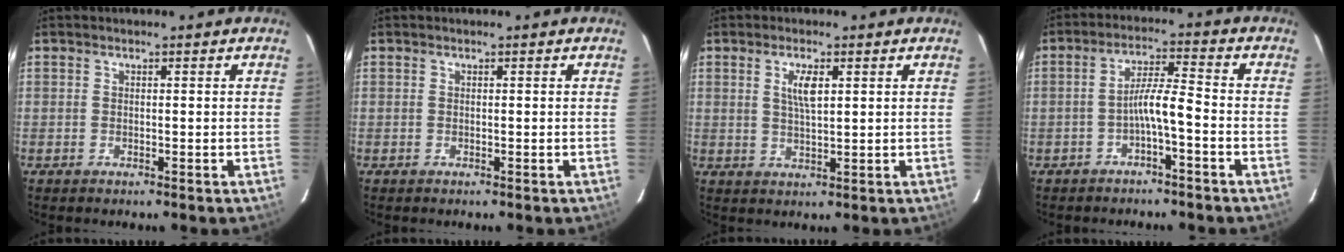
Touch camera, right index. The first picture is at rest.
{"total": 0.0}
{"total": 4.0, "force": [1.4, 1.3, 3.5], "torque": [-0.065, 0.000, 0.026]}
{"total": 4.9, "force": [-2.4, 0.1, 4.3], "torque": [-0.089, 0.013, -0.043]}